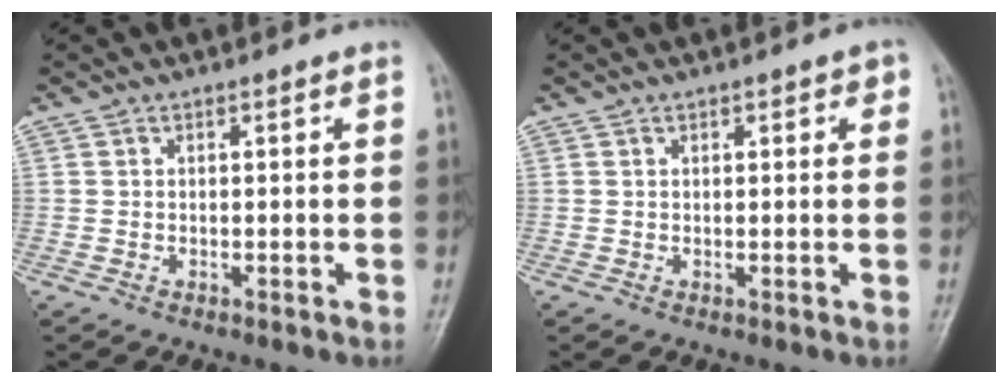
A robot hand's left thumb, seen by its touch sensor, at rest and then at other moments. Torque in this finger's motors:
{"motor_torque": [-0.53, 0.25, -0.14, -0.07, -0.01]}